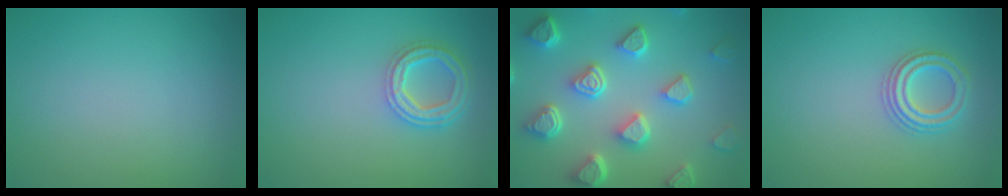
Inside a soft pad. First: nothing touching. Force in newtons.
{"total": 3.9, "press": 3.1, "slide": 2.4}
{"total": 7.4, "press": 5.9, "slide": 4.5}
{"total": 2.5, "press": 2.4, "slide": 0.4}